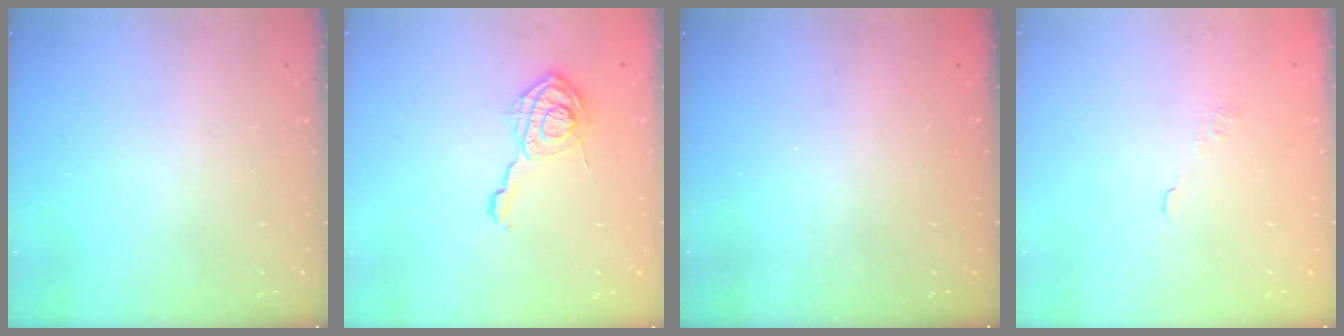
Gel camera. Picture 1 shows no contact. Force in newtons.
{"total": 12.8, "press": 12.8, "slide": 0.5}
{"total": 2.3, "press": 2.2, "slide": 0.7}
{"total": 2.0, "press": 1.5, "slide": 1.3}